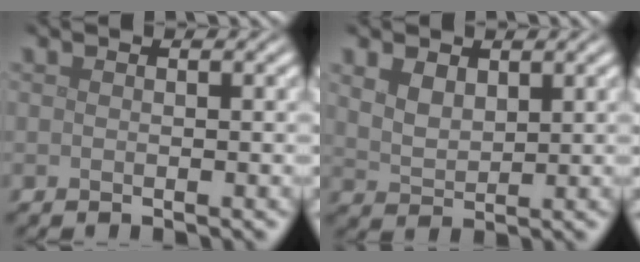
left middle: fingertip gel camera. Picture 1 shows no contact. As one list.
[{"total": 2.4, "force": [1.4, 1.4, 1.4], "torque": [-0.033, -0.004, 0.033]}]